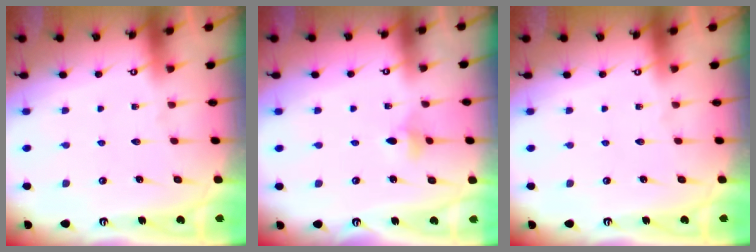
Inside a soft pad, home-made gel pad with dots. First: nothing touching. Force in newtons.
{"total": 3.6, "press": 3.5, "slide": 0.7}
{"total": 0.0}